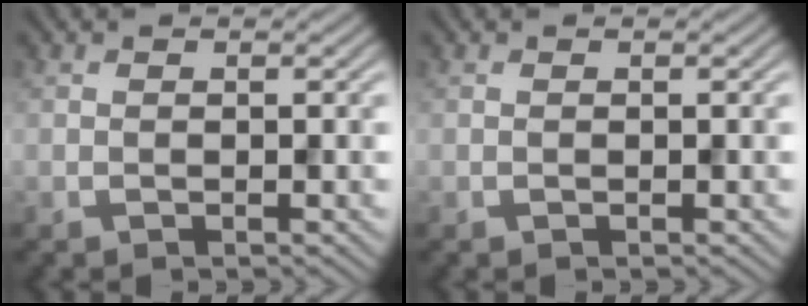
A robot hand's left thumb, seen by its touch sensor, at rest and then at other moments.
{"total": 0.0}